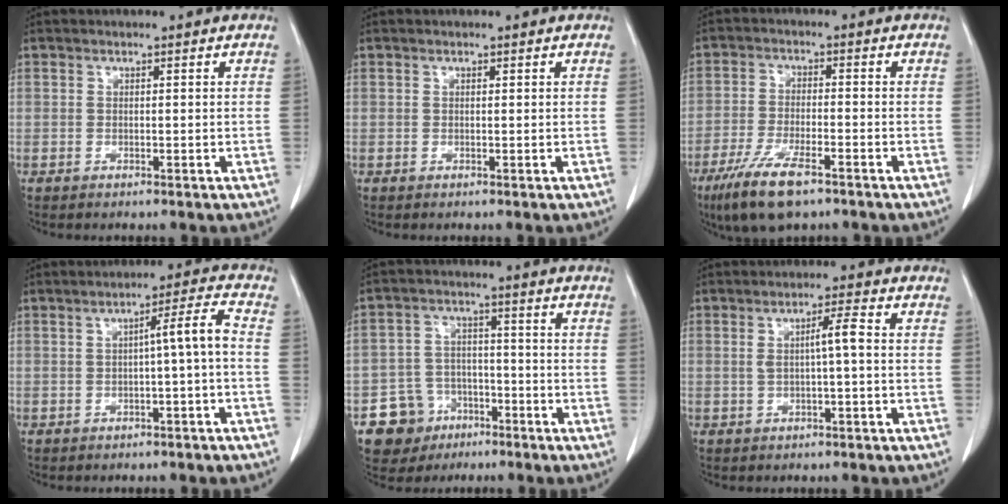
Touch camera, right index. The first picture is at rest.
{"total": 0.0}
{"total": 9.4, "force": [-6.1, 2.0, 6.8], "torque": [-0.134, -0.020, -0.104]}
{"total": 4.7, "force": [-0.8, -0.4, 4.6], "torque": [-0.067, 0.015, -0.011]}
{"total": 8.0, "force": [-4.2, 6.8, 0.8], "torque": [-0.012, 0.016, -0.061]}
{"total": 3.6, "force": [0.1, 0.0, 3.6], "torque": [-0.065, 0.006, 0.002]}